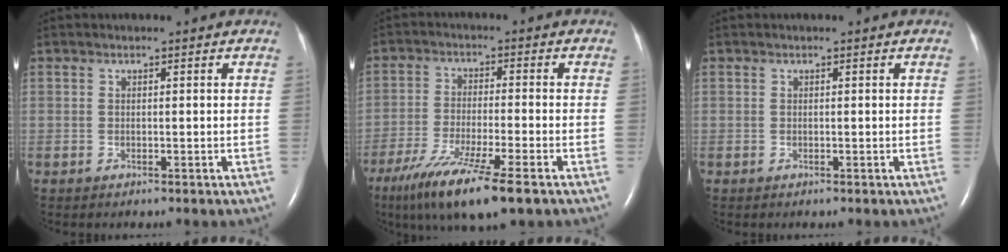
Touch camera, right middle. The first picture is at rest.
{"total": 12.4, "force": [-8.0, 0.5, 9.6], "torque": [-0.179, -0.040, -0.136]}
{"total": 0.0}